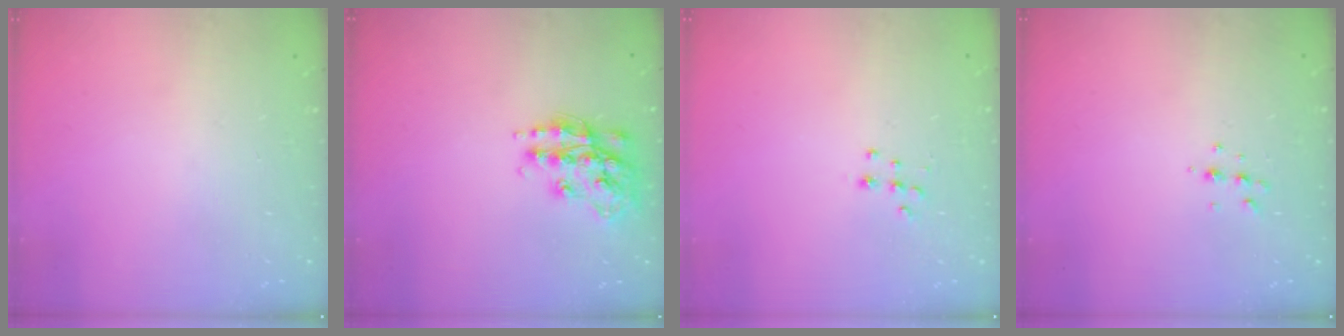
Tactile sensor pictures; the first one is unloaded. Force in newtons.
{"total": 15.9, "press": 15.9, "slide": 0.9}
{"total": 6.8, "press": 6.8, "slide": 0.5}
{"total": 4.7, "press": 4.6, "slide": 0.9}